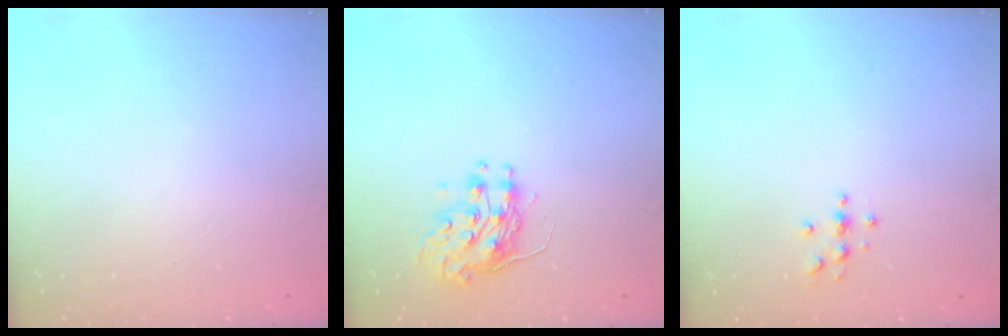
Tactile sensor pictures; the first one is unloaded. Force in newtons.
{"total": 9.2, "press": 9.2, "slide": 0.7}
{"total": 3.3, "press": 3.3, "slide": 0.5}